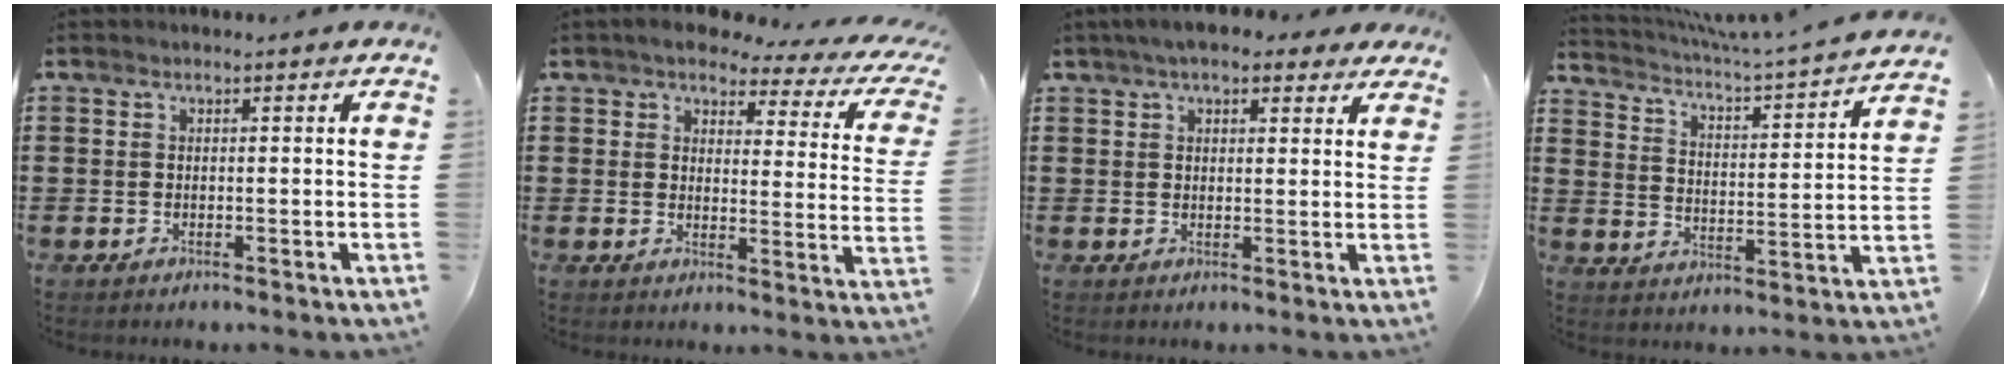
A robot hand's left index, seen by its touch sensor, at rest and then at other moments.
{"total": 4.6, "force": [3.9, 1.2, 2.2], "torque": [-0.055, -0.020, 0.062]}
{"total": 4.7, "force": [3.8, 1.5, 2.3], "torque": [-0.055, 0.004, 0.069]}
{"total": 3.4, "force": [3.0, -0.4, 1.6], "torque": [-0.050, -0.040, 0.040]}